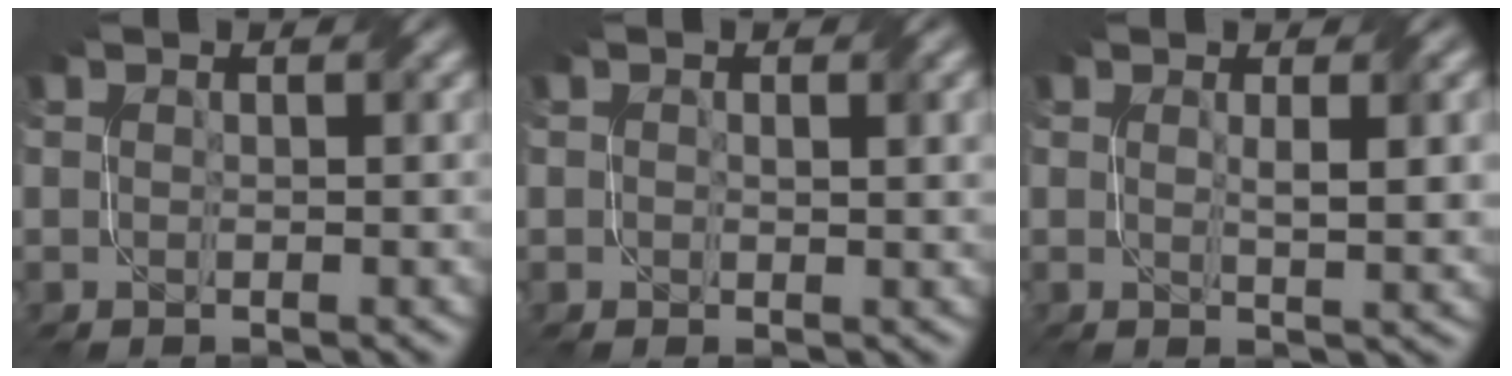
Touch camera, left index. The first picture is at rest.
{"total": 1.9, "force": [0.6, 0.8, 1.6], "torque": [-0.019, -0.001, 0.011]}
{"total": 3.7, "force": [0.7, 0.7, 3.5], "torque": [-0.049, 0.002, 0.012]}